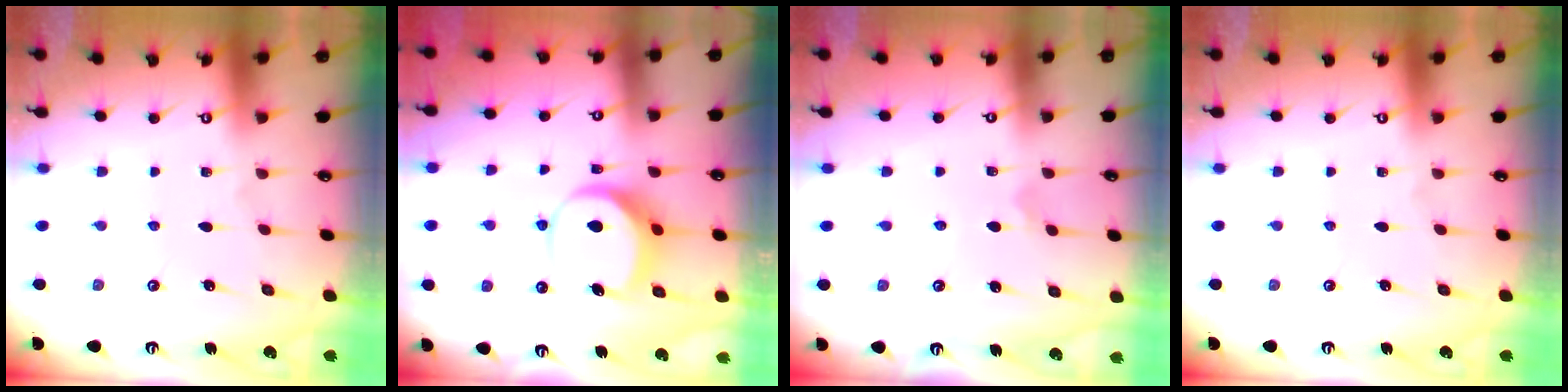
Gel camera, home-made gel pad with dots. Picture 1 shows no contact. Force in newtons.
{"total": 9.0, "press": 9.0, "slide": 0.8}
{"total": 2.7, "press": 2.7, "slide": 0.3}
{"total": 0.0}